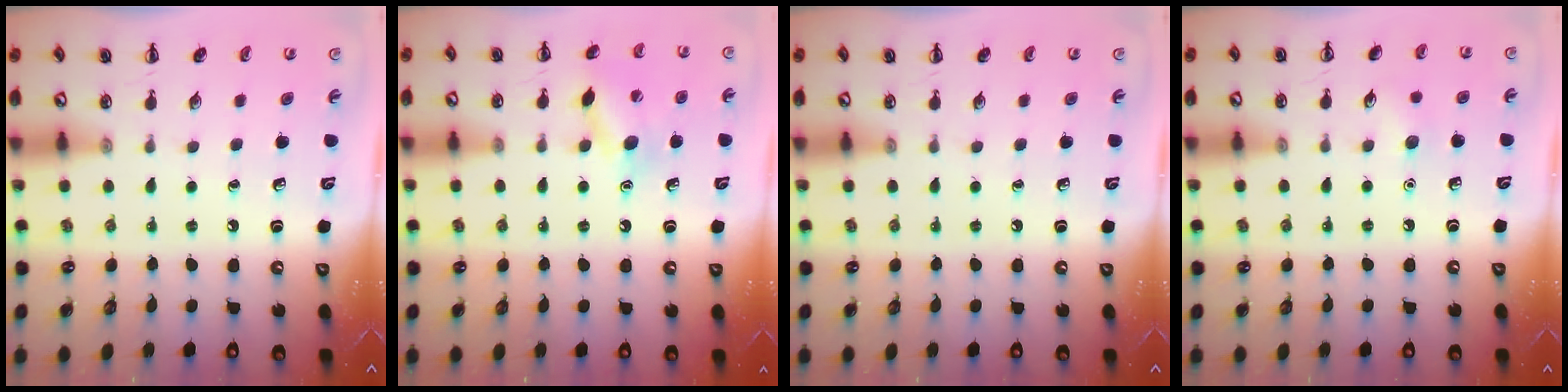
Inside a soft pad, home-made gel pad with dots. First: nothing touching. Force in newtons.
{"total": 11.0, "press": 10.9, "slide": 1.5}
{"total": 0.0}
{"total": 4.9, "press": 4.6, "slide": 1.4}